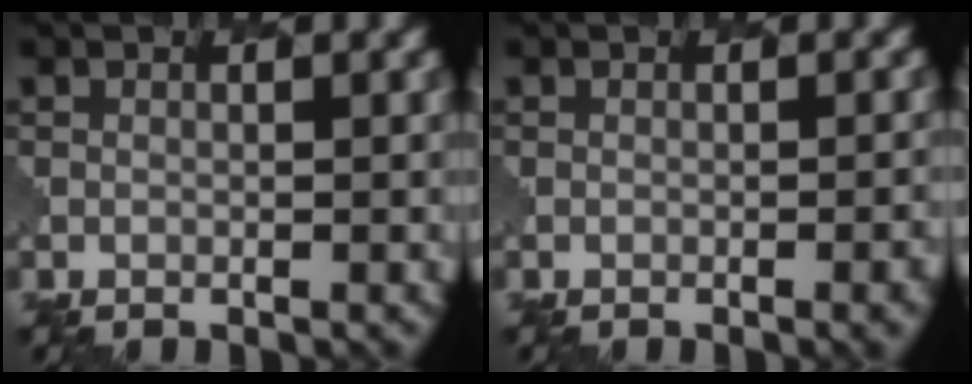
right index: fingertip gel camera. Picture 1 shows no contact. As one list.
[{"total": 2.7, "force": [-1.3, 0.9, 2.1], "torque": [-0.005, 0.009, -0.011]}]